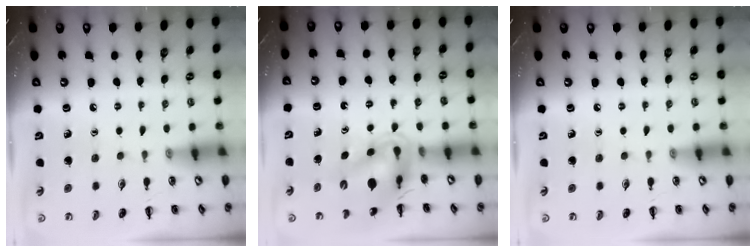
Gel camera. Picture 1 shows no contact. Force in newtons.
{"total": 10.6, "press": 10.1, "slide": 3.2}
{"total": 0.0}